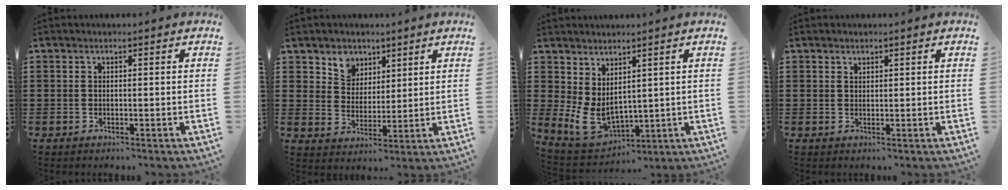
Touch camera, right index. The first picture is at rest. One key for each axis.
{"total": 4.8, "fx": 3.1, "fy": 3.7, "fz": 0.2, "tx": -0.029, "ty": 0.006, "tz": 0.057}
{"total": 5.0, "fx": 1.4, "fy": 3.2, "fz": 3.6, "tx": -0.101, "ty": -0.017, "tz": 0.027}
{"total": 1.0, "fx": 0.9, "fy": 0.6, "fz": 0.1, "tx": -0.003, "ty": 0.001, "tz": 0.017}